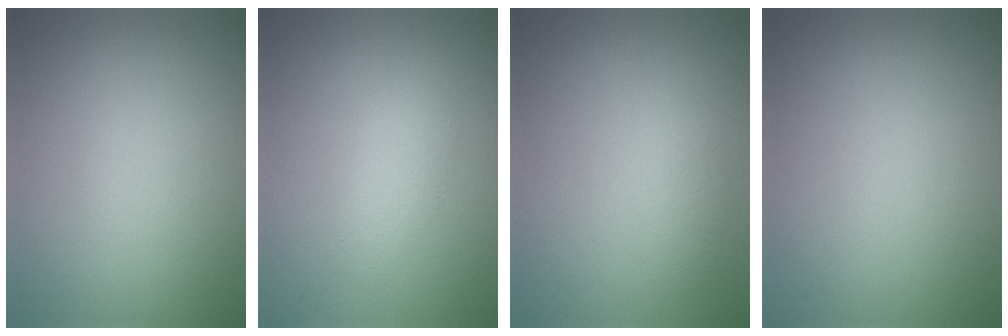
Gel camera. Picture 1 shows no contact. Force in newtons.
{"total": 1.9, "press": 1.9, "slide": 0.0}
{"total": 1.7, "press": 1.7, "slide": 0.1}
{"total": 0.0}